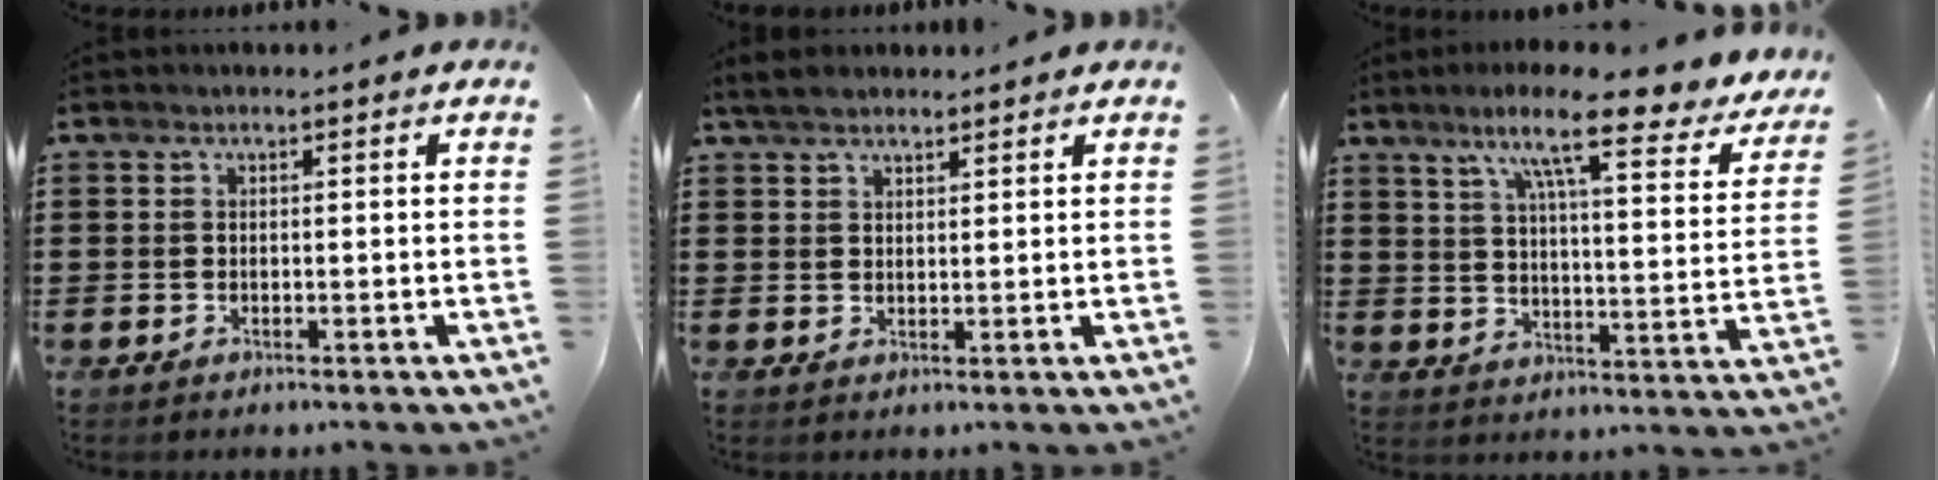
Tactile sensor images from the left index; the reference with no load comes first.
{"total": 2.9, "force": [2.3, 1.0, 1.3], "torque": [-0.032, 0.004, 0.044]}
{"total": 11.7, "force": [8.8, 0.9, 7.7], "torque": [-0.144, -0.048, 0.138]}